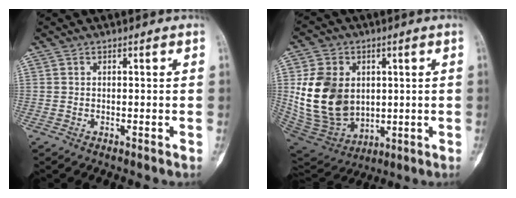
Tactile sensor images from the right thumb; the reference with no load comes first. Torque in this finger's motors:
{"motor_torque": [-0.45, 2.30, 0.81, -0.44, 0.20]}